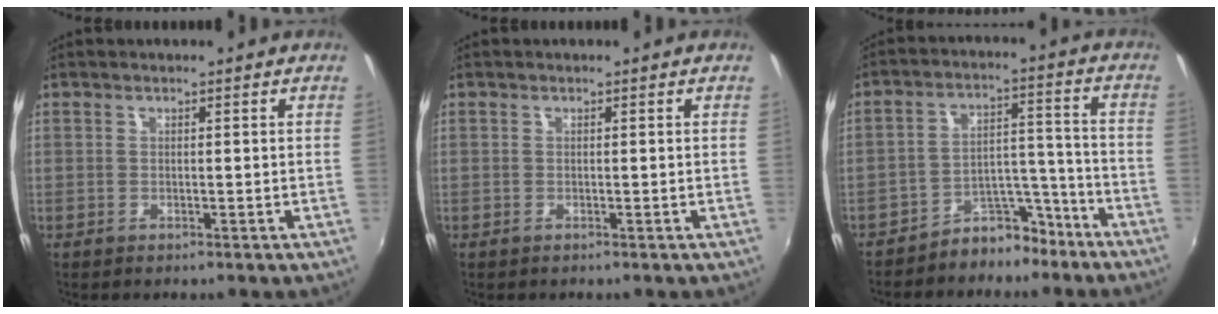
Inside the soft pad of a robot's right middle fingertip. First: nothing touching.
{"total": 0.0}
{"total": 8.5, "force": [-7.1, 4.2, 2.2], "torque": [-0.025, 0.047, -0.100]}